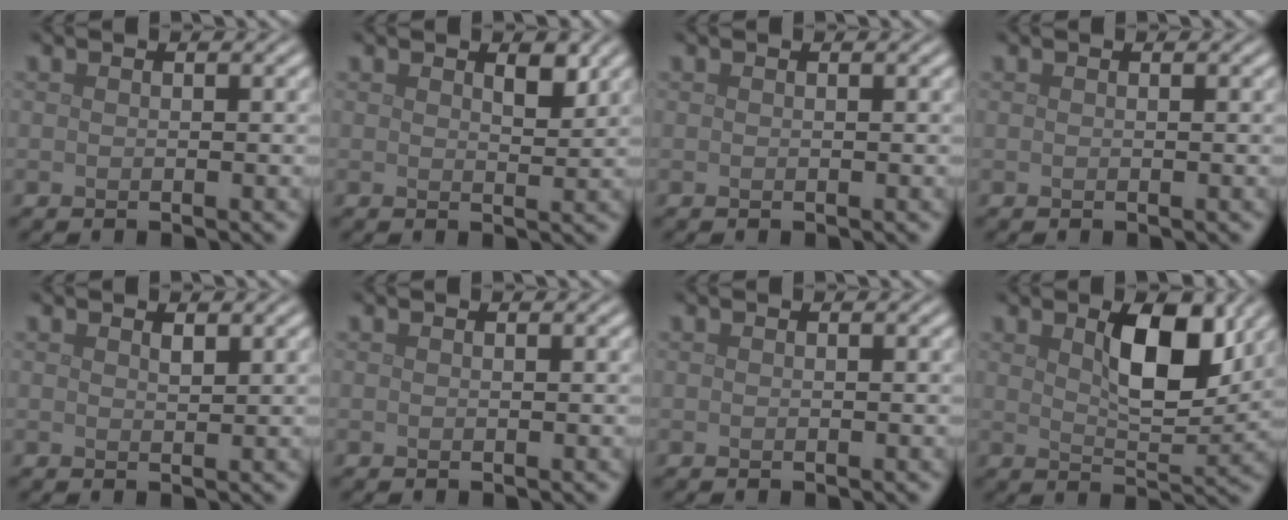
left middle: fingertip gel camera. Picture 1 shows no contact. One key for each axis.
{"total": 1.6, "fx": 1.0, "fy": 0.5, "fz": 1.1, "tx": -0.017, "ty": -0.004, "tz": 0.017}
{"total": 0.0}
{"total": 0.0}
{"total": 0.8, "fx": 0.7, "fy": 0.2, "fz": 0.4, "tx": -0.009, "ty": -0.003, "tz": 0.012}
{"total": 0.0}
{"total": 0.0}
{"total": 6.6, "fx": 2.6, "fy": 2.7, "fz": 5.4, "tx": -0.088, "ty": -0.003, "tz": 0.044}